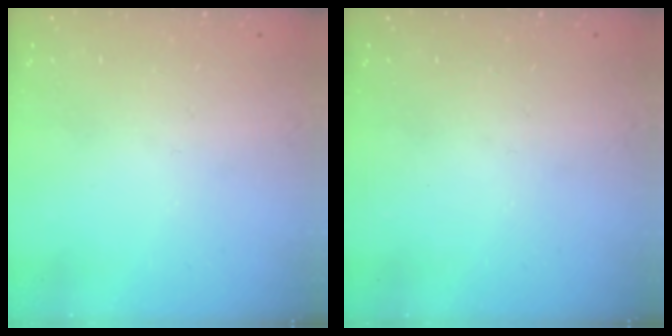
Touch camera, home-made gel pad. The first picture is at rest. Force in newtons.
{"total": 0.0}